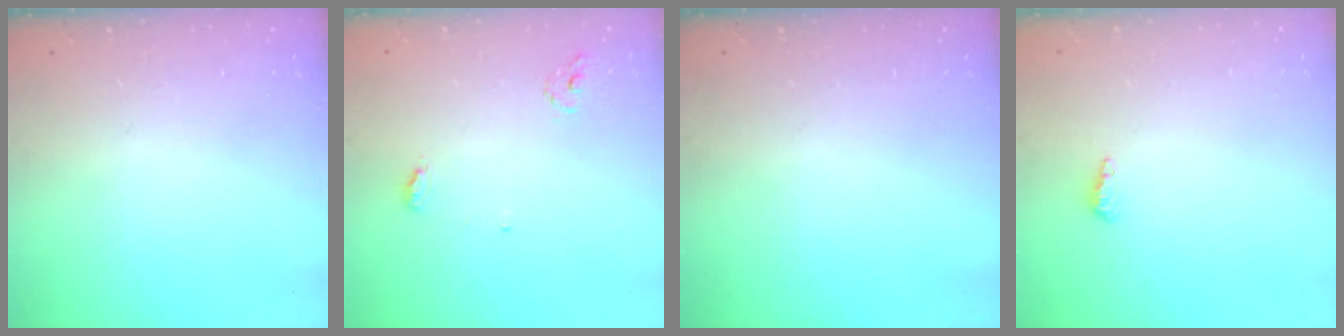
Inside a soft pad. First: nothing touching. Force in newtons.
{"total": 5.1, "press": 5.1, "slide": 0.4}
{"total": 0.0}
{"total": 6.1, "press": 6.0, "slide": 1.0}